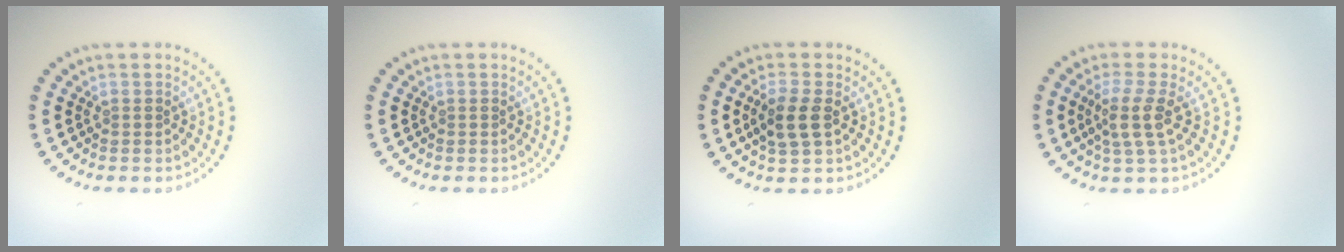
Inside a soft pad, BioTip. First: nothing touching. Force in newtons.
{"total": 0.0}
{"total": 2.8, "press": 2.7, "slide": 0.8}
{"total": 2.9, "press": 2.3, "slide": 1.8}